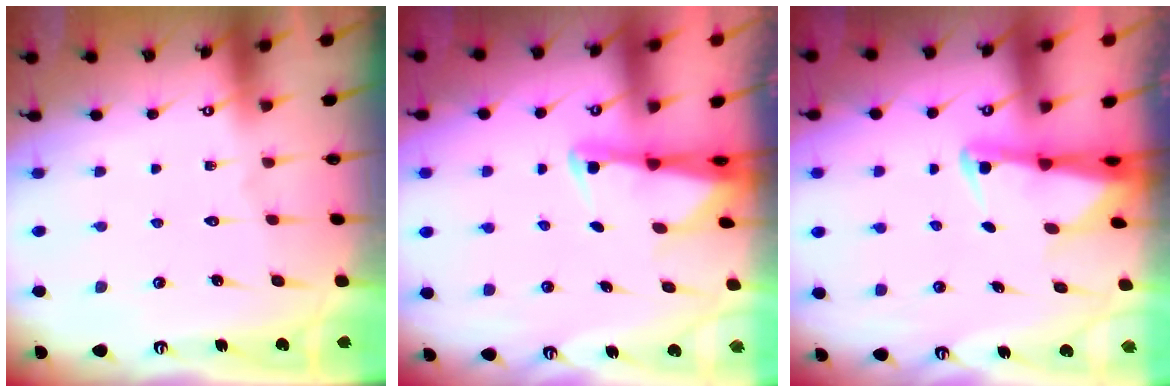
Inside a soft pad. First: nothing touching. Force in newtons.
{"total": 2.5, "press": 2.4, "slide": 0.5}
{"total": 2.4, "press": 2.4, "slide": 0.5}